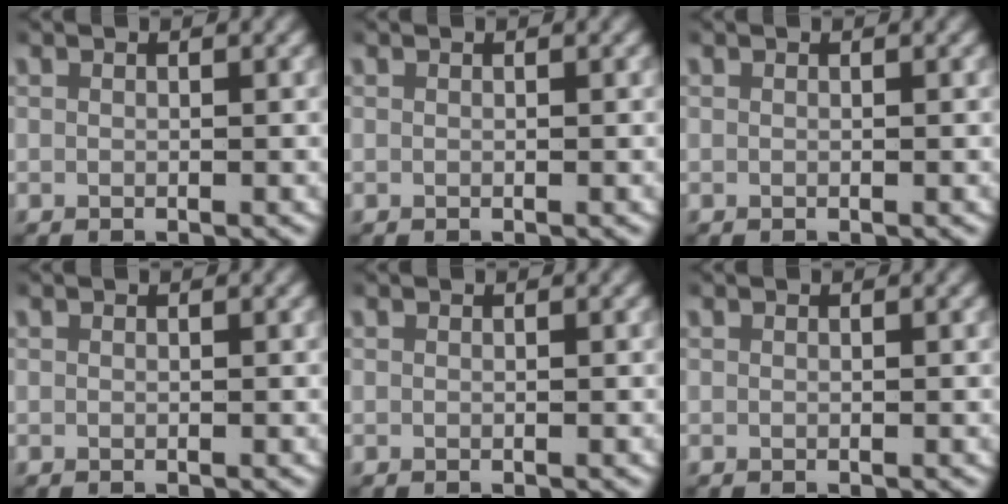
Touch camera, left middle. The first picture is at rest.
{"total": 0.0}
{"total": 0.0}
{"total": 0.0}
{"total": 0.0}
{"total": 0.0}